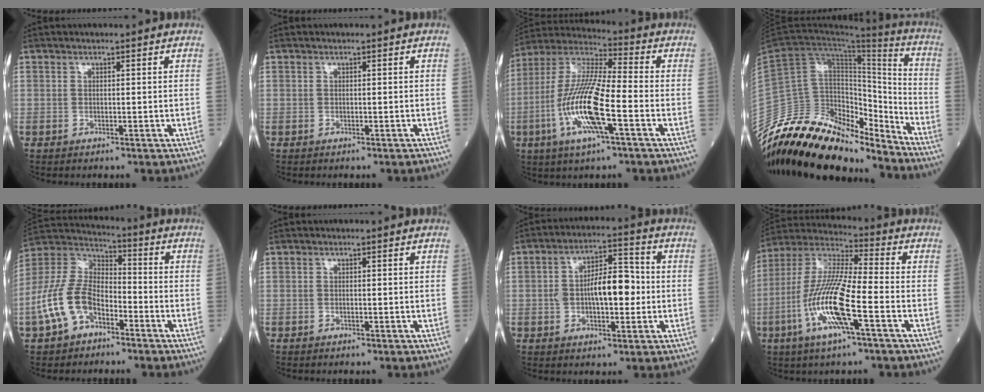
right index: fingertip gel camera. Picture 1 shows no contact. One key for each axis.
{"total": 0.0}
{"total": 15.2, "fx": -4.5, "fy": 1.9, "fz": 14.4, "tx": -0.299, "ty": -0.007, "tz": -0.089}
{"total": 22.6, "fx": -19.4, "fy": 6.1, "fz": 9.9, "tx": -0.179, "ty": 0.024, "tz": -0.341}
{"total": 11.9, "fx": -5.4, "fy": 6.8, "fz": 8.1, "tx": -0.196, "ty": 0.020, "tz": -0.107}
{"total": 0.0}
{"total": 9.4, "fx": -0.5, "fy": 3.7, "fz": 8.6, "tx": -0.151, "ty": 0.022, "tz": -0.009}
{"total": 14.5, "fx": -4.7, "fy": 1.3, "fz": 13.6, "tx": -0.284, "ty": -0.005, "tz": -0.097}